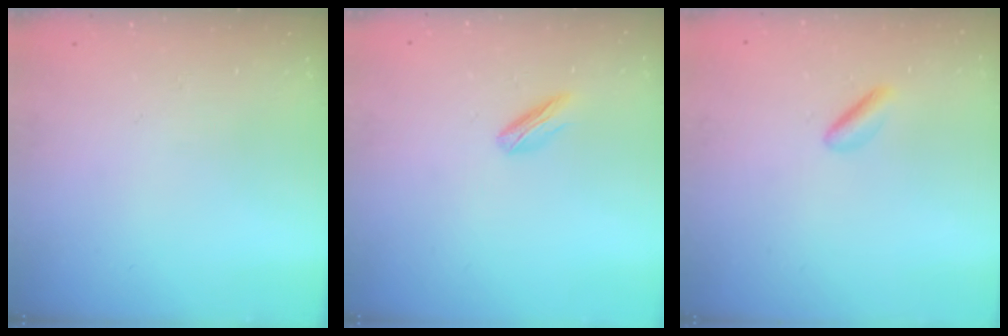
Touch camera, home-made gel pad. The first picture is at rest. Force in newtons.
{"total": 3.0, "press": 2.9, "slide": 0.8}
{"total": 1.7, "press": 1.5, "slide": 0.9}